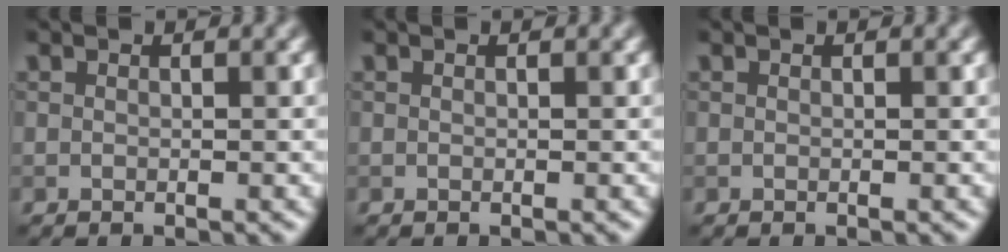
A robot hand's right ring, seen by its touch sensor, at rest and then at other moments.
{"total": 0.0}
{"total": 0.0}